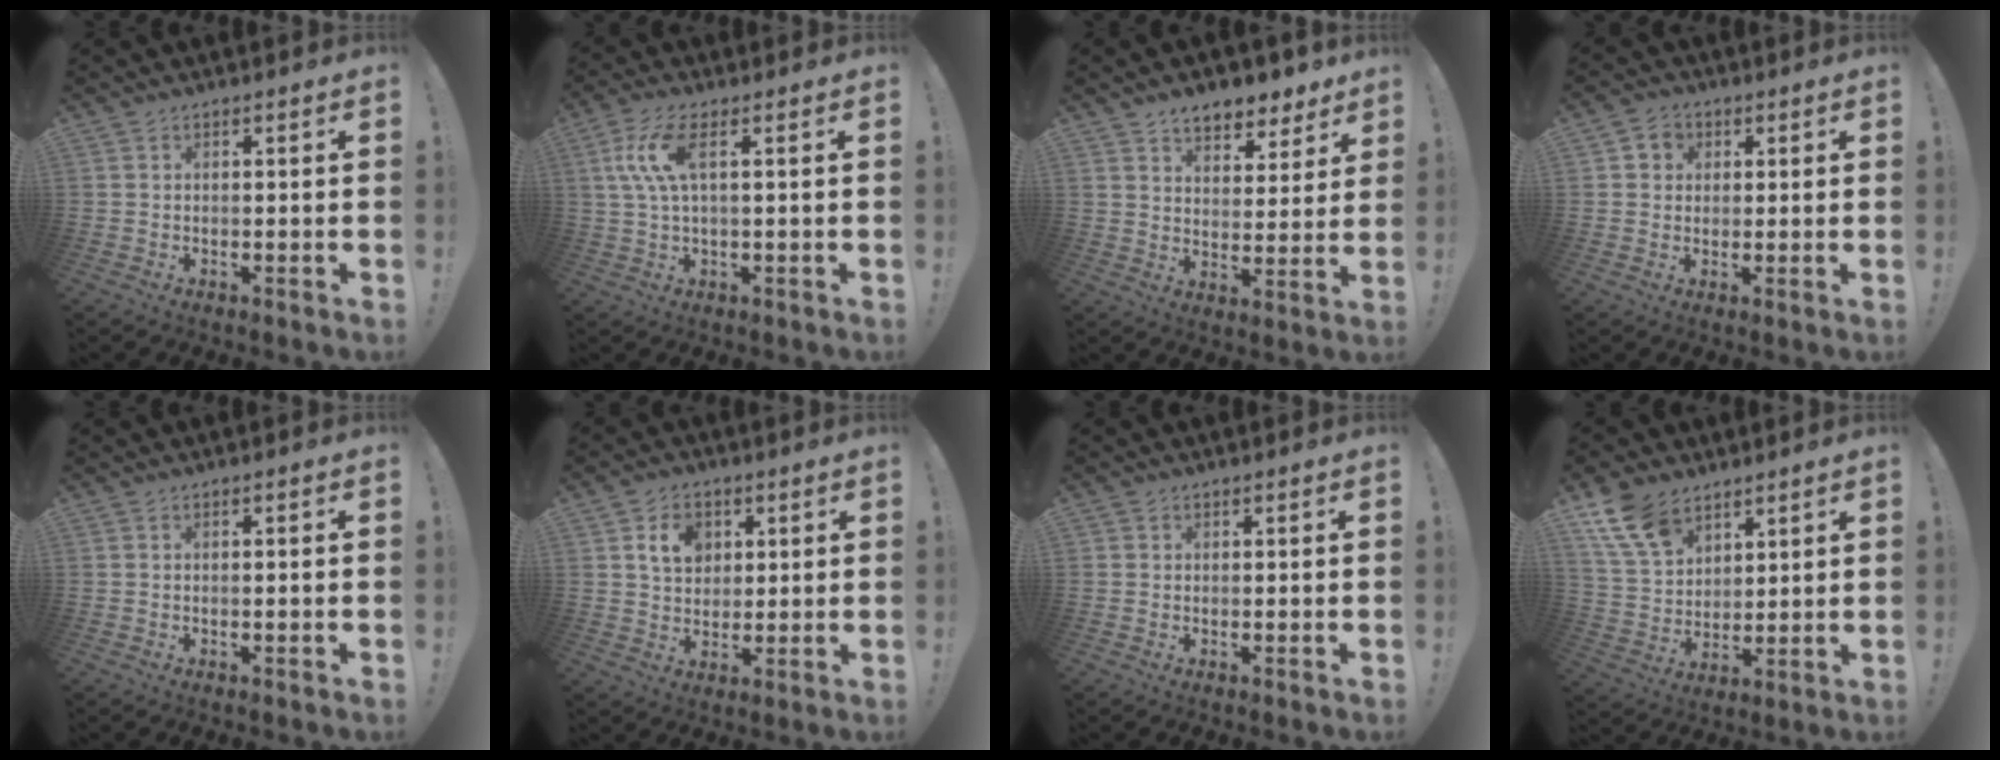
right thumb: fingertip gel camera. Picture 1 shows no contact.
{"total": 9.1, "force": [2.4, 3.0, 8.3], "torque": [-0.165, -0.001, 0.045]}
{"total": 8.2, "force": [6.5, 4.2, 2.6], "torque": [-0.025, -0.053, 0.118]}
{"total": 4.5, "force": [1.3, 4.1, 1.3], "torque": [-0.020, 0.002, 0.024]}
{"total": 0.7, "force": [-0.3, -0.2, 0.5], "torque": [-0.010, -0.001, -0.005]}
{"total": 8.8, "force": [3.5, 6.8, 4.5], "torque": [-0.063, -0.006, 0.065]}
{"total": 0.8, "force": [0.5, 0.6, 0.0], "torque": [0.008, -0.003, 0.008]}
{"total": 13.1, "force": [8.3, 8.0, 6.2], "torque": [-0.127, -0.039, 0.160]}